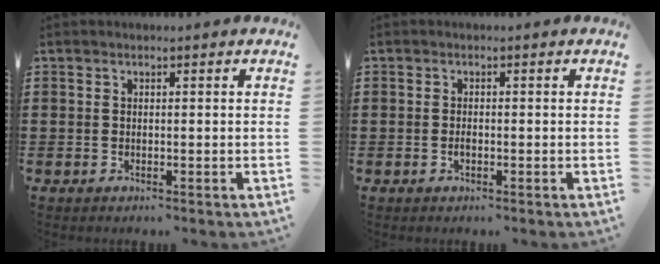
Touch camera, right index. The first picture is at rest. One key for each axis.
{"total": 0.8, "fx": -0.3, "fy": 0.3, "fz": 0.7, "tx": -0.015, "ty": -0.006, "tz": -0.003}